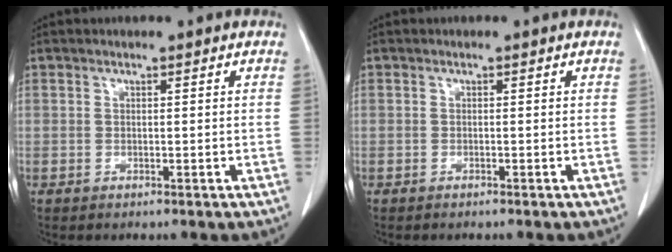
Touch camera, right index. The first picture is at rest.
{"total": 0.0}